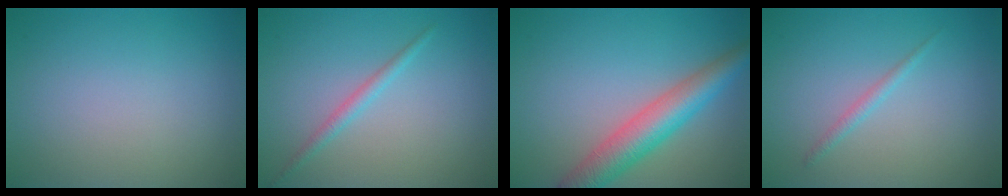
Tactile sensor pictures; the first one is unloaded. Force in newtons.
{"total": 1.3, "press": 1.3, "slide": 0.1}
{"total": 5.6, "press": 5.6, "slide": 0.3}
{"total": 1.0, "press": 1.0, "slide": 0.1}